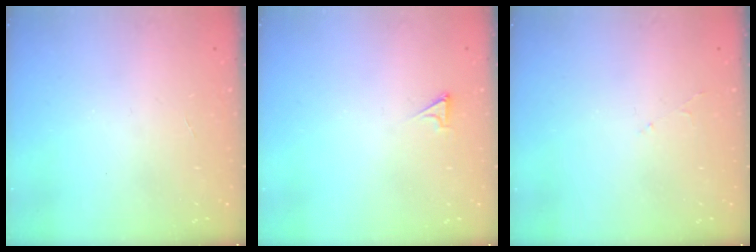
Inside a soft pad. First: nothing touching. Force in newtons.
{"total": 2.2, "press": 2.2, "slide": 0.3}
{"total": 2.8, "press": 2.8, "slide": 0.5}